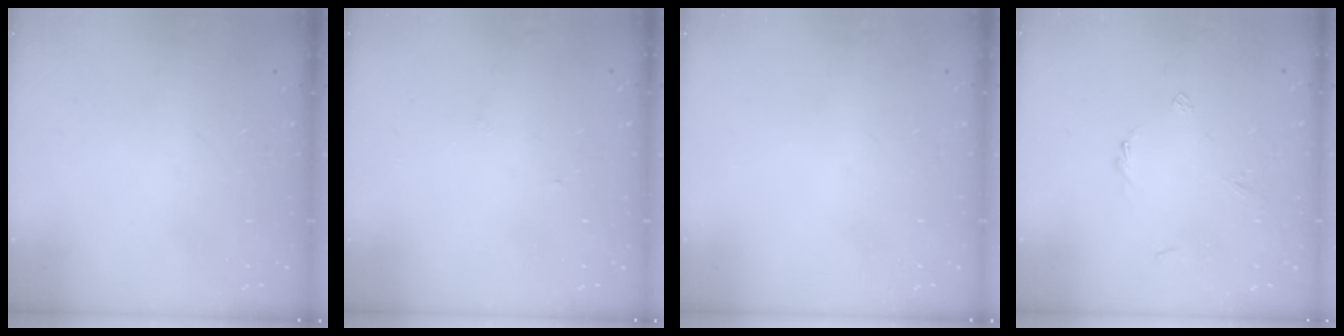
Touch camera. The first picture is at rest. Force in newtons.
{"total": 2.8, "press": 2.8, "slide": 0.3}
{"total": 0.0}
{"total": 2.4, "press": 2.4, "slide": 0.5}